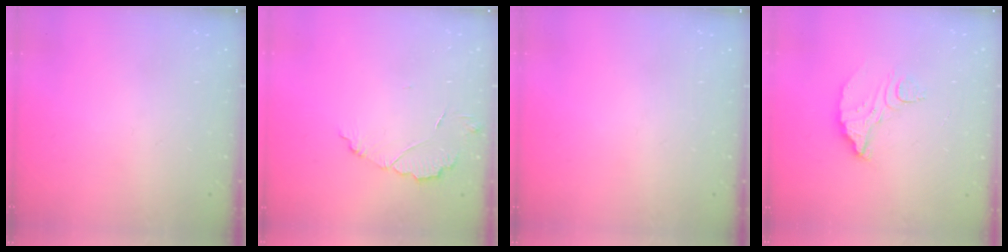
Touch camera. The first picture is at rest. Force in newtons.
{"total": 4.3, "press": 4.3, "slide": 0.3}
{"total": 0.0}
{"total": 9.0, "press": 8.9, "slide": 0.8}